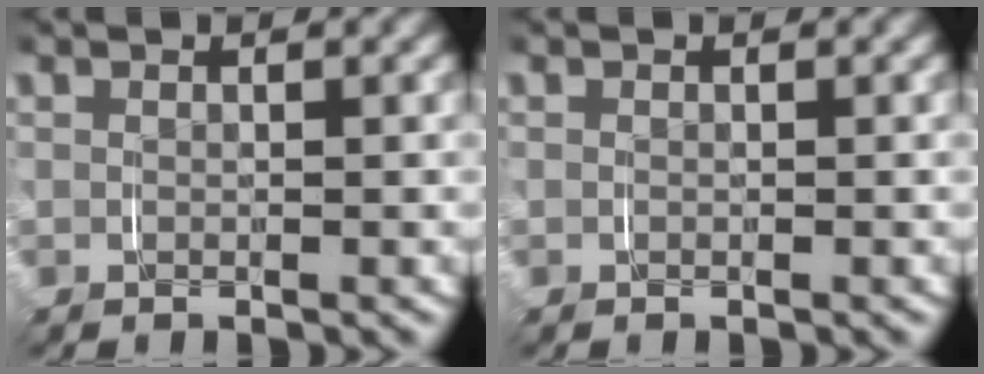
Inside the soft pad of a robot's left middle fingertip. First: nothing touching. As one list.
[{"total": 0.0}]